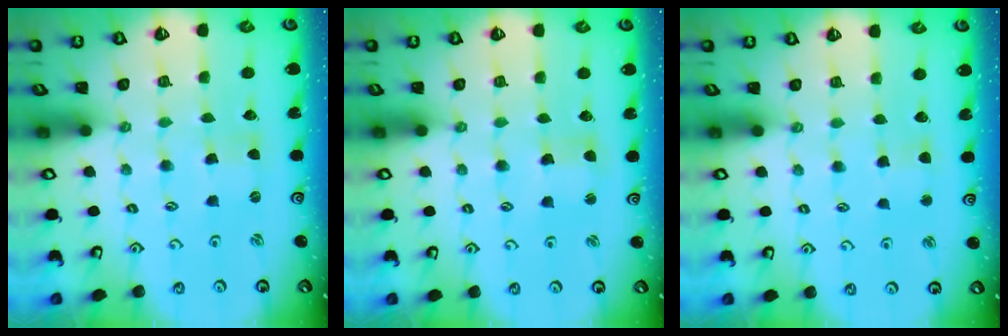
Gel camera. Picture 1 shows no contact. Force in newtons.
{"total": 2.6, "press": 2.5, "slide": 0.3}
{"total": 2.4, "press": 2.4, "slide": 0.5}